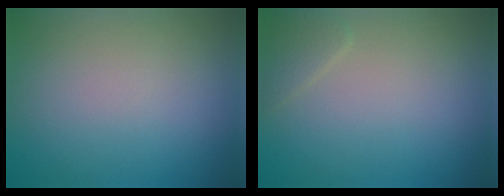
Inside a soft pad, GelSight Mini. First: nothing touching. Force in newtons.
{"total": 1.2, "press": 1.2, "slide": 0.0}